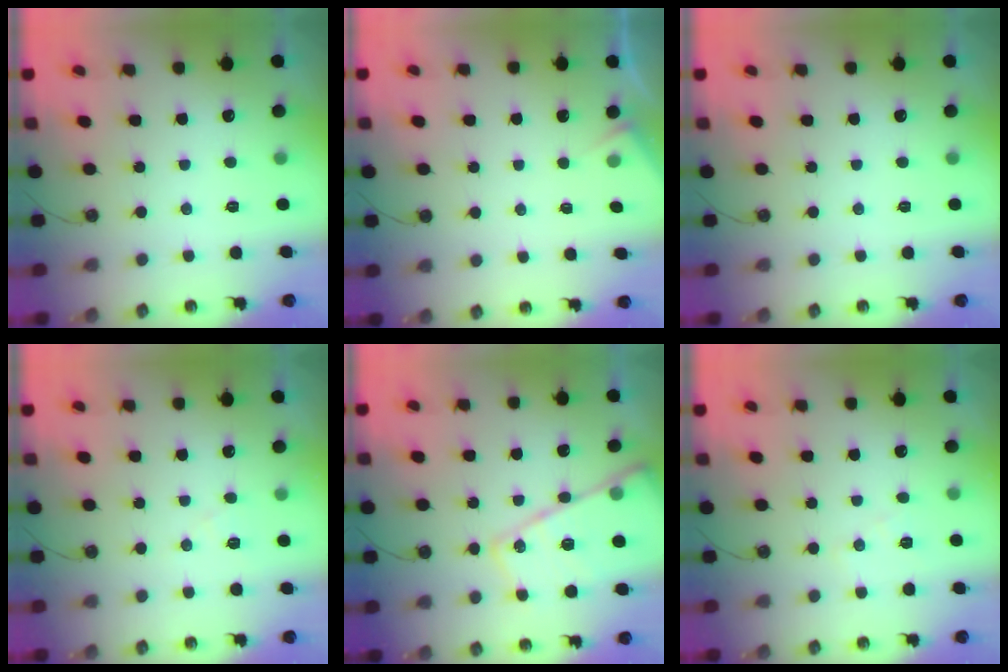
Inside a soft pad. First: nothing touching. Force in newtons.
{"total": 3.3, "press": 3.3, "slide": 0.4}
{"total": 0.0}
{"total": 8.8, "press": 8.8, "slide": 0.8}
{"total": 20.7, "press": 20.6, "slide": 2.0}
{"total": 7.7, "press": 7.6, "slide": 0.7}